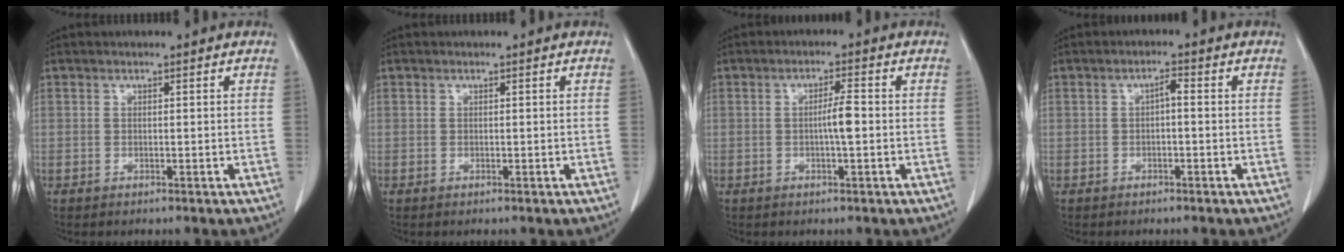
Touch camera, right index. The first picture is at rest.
{"total": 0.0}
{"total": 3.2, "force": [-0.3, 0.1, 3.2], "torque": [-0.055, 0.000, -0.007]}
{"total": 1.6, "force": [-0.1, 0.4, 1.6], "torque": [-0.026, 0.005, -0.003]}